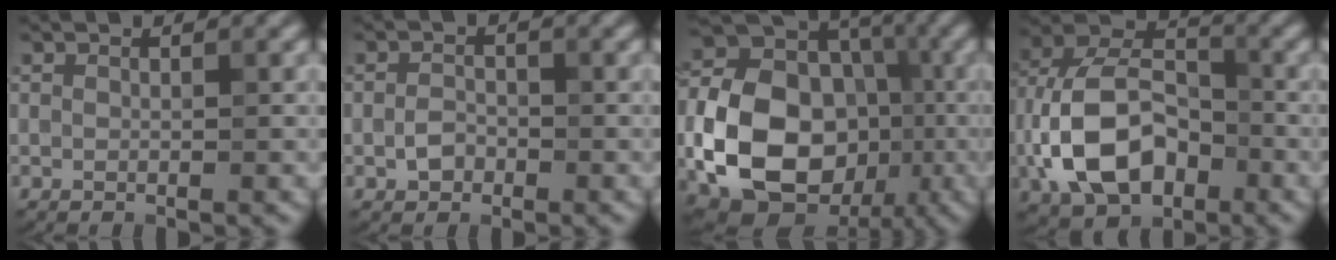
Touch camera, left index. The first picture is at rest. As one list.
[{"total": 1.6, "force": [-0.7, 1.2, 0.8], "torque": [-0.014, 0.003, -0.016]}, {"total": 14.0, "force": [-3.5, 10.4, 8.8], "torque": [-0.166, -0.012, -0.074]}, {"total": 10.2, "force": [-3.2, 6.5, 7.2], "torque": [-0.141, 0.012, -0.069]}]